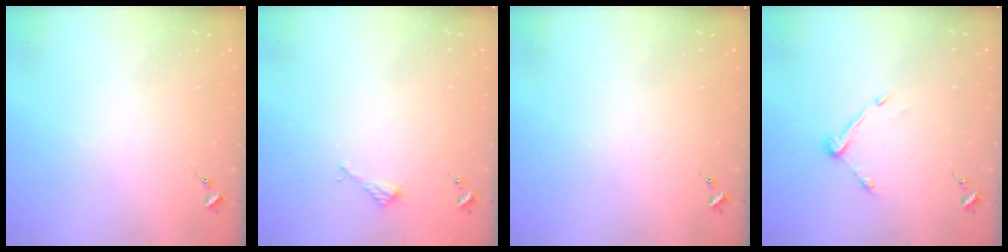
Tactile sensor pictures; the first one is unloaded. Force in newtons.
{"total": 2.2, "press": 2.2, "slide": 0.2}
{"total": 0.0}
{"total": 6.9, "press": 6.9, "slide": 0.3}